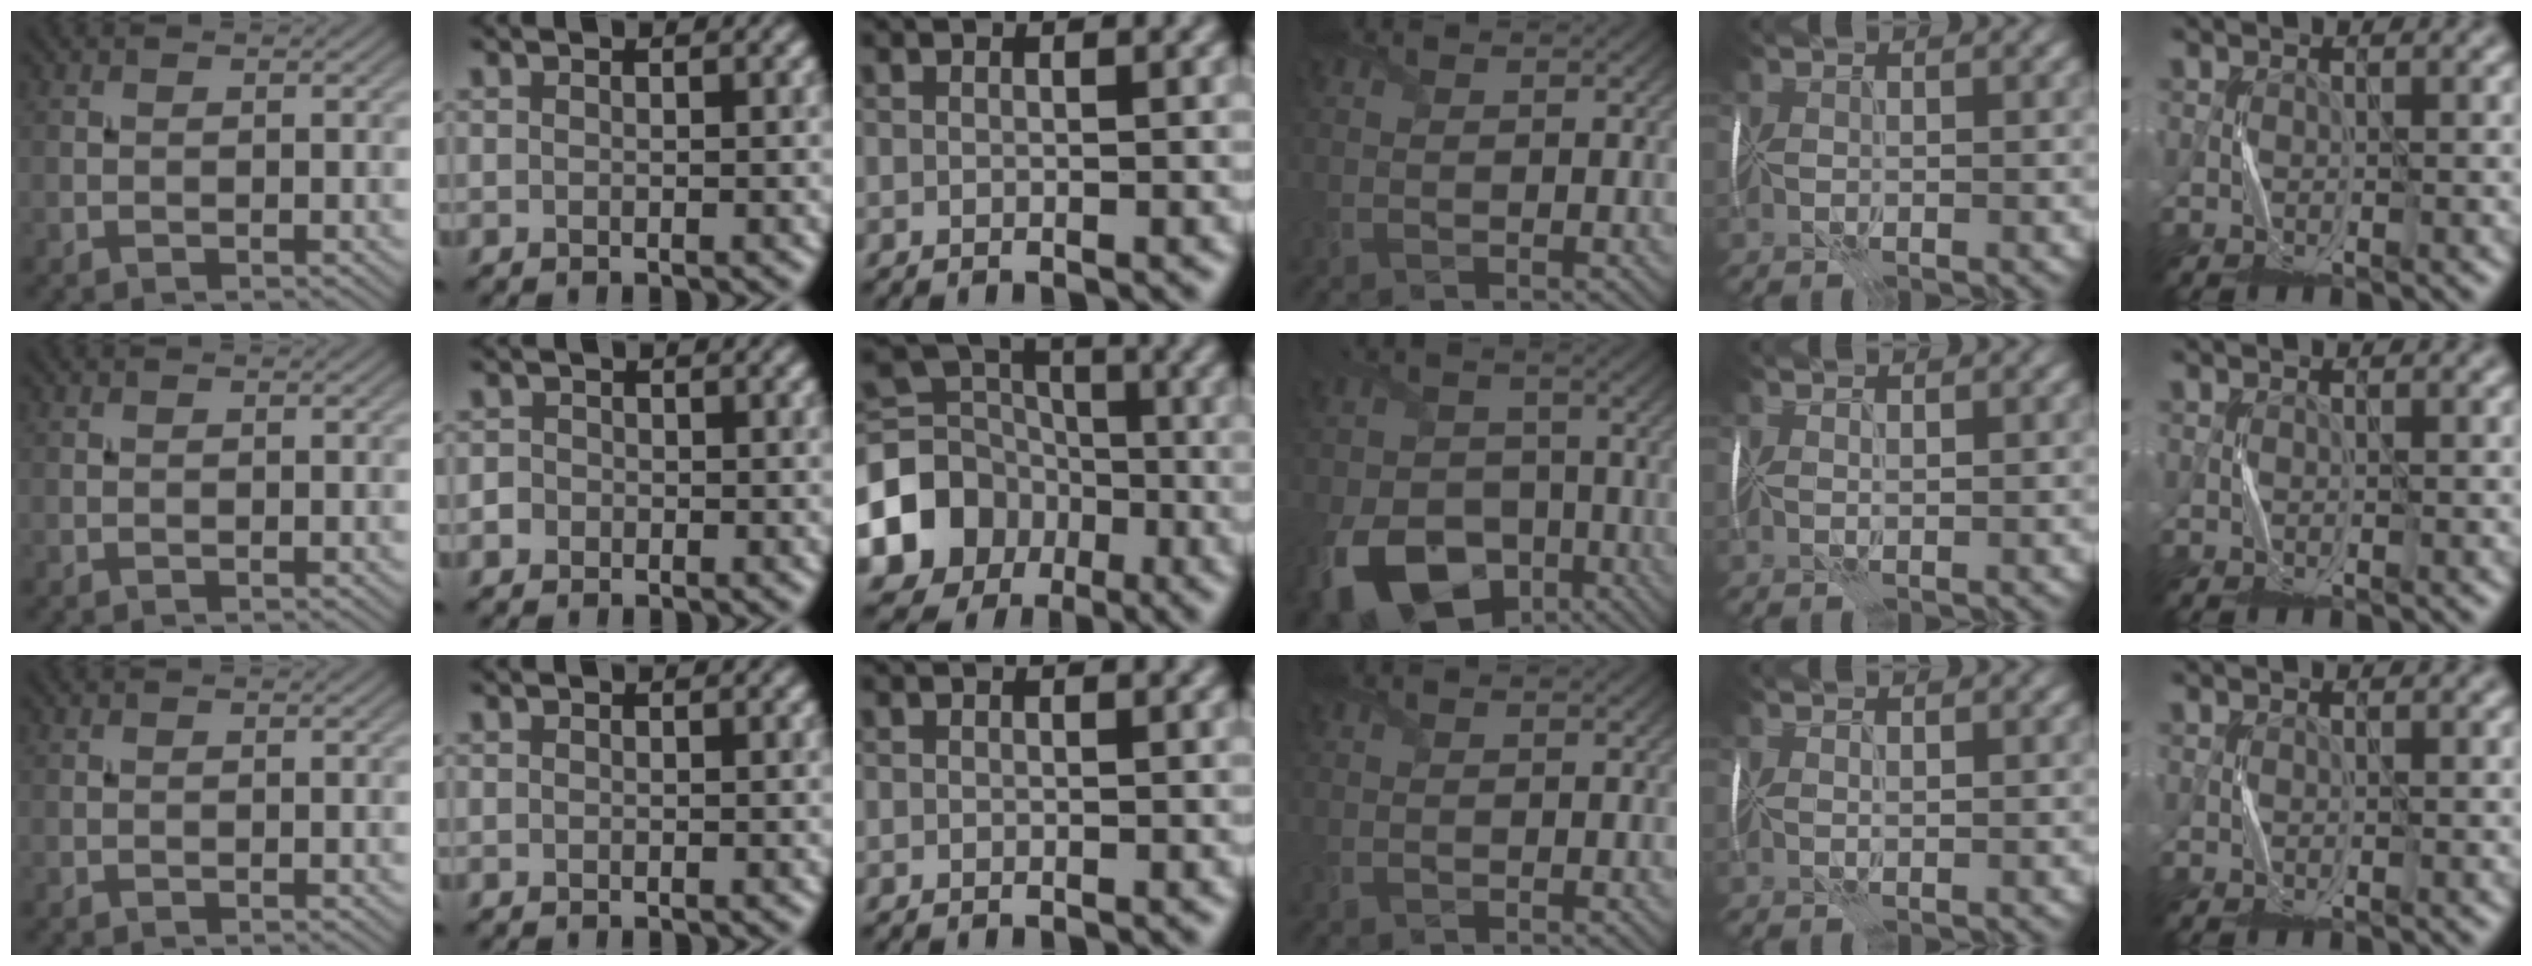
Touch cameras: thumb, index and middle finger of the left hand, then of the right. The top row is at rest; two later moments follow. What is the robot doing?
{"motion": "fold", "object": "handkerchief"}